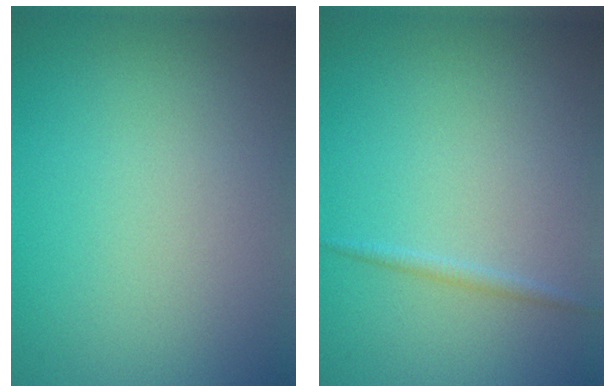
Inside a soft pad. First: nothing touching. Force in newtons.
{"total": 0.8, "press": 0.8, "slide": 0.0}